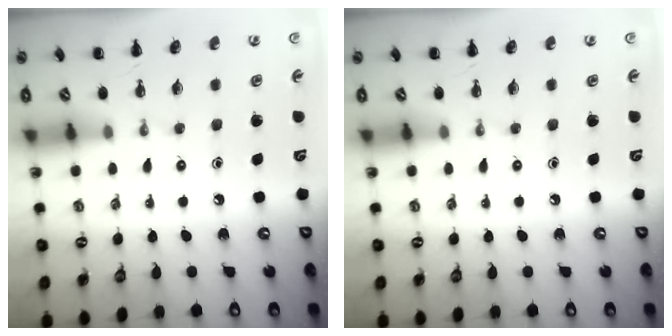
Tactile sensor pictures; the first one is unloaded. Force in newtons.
{"total": 0.0}